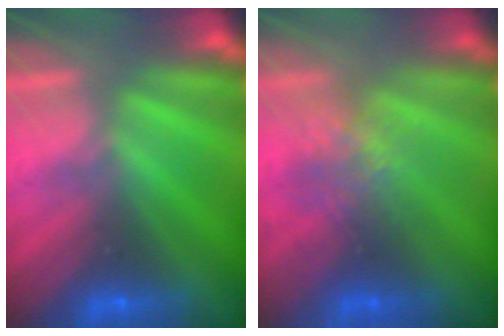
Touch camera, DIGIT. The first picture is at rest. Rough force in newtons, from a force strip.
{"total": 2.8}